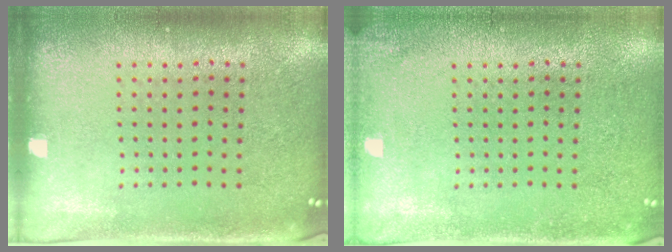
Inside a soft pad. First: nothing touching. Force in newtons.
{"total": 1.3, "press": 1.3, "slide": 0.1}